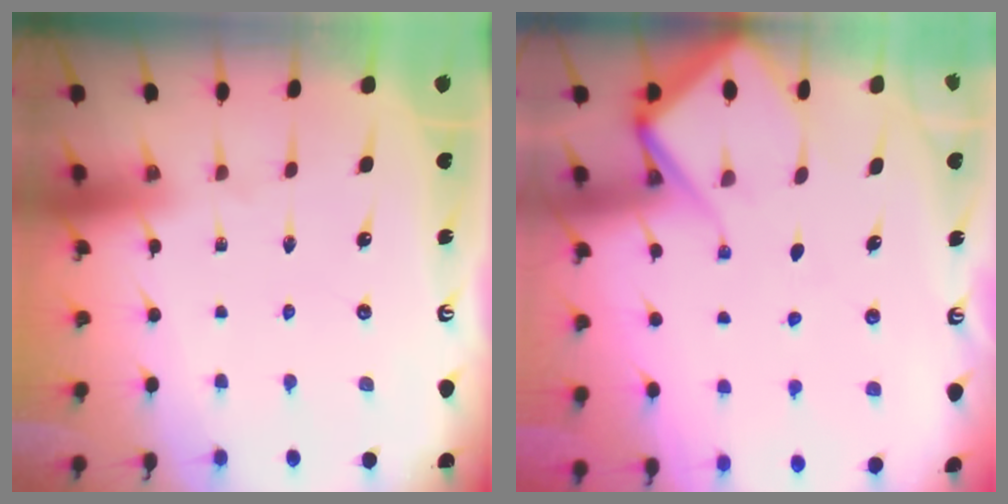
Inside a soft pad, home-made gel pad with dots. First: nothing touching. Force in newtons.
{"total": 7.7, "press": 7.7, "slide": 0.7}